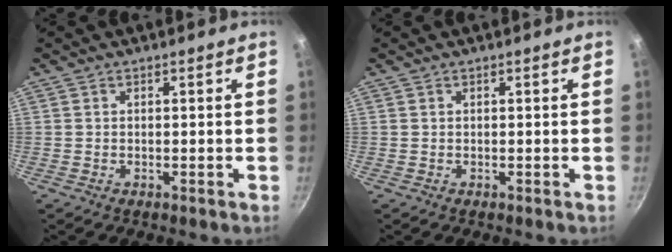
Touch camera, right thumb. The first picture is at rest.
{"total": 0.0}